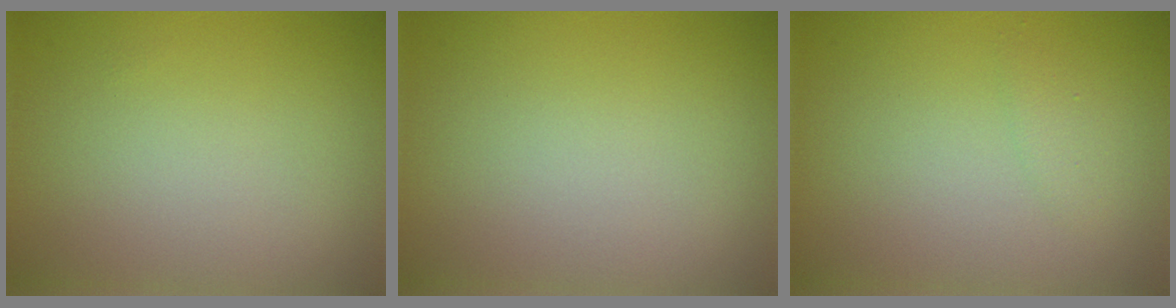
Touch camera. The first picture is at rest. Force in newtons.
{"total": 0.0}
{"total": 0.9, "press": 0.9, "slide": 0.1}